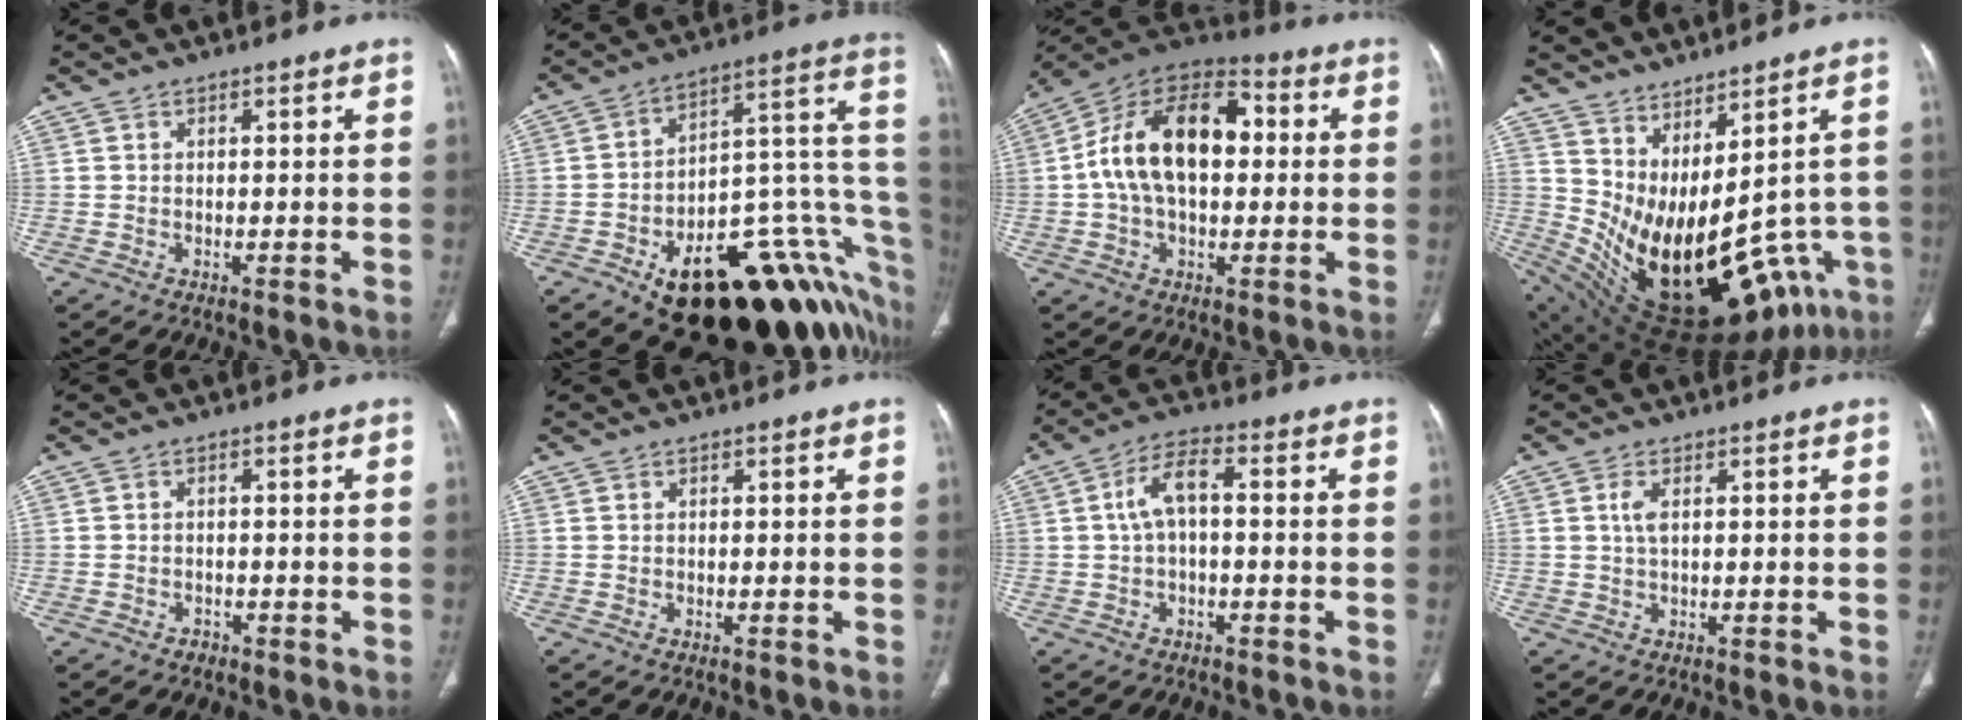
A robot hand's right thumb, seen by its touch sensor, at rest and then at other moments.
{"total": 32.7, "force": [-12.4, 14.7, 26.5], "torque": [-0.233, 0.083, -0.169]}
{"total": 19.4, "force": [1.7, 11.8, 15.3], "torque": [-0.250, 0.037, 0.022]}
{"total": 24.0, "force": [-3.7, 11.8, 20.5], "torque": [-0.286, -0.028, -0.016]}
{"total": 1.4, "force": [-1.0, 1.0, 0.3], "torque": [-0.005, 0.006, -0.015]}
{"total": 0.0}
{"total": 6.2, "force": [0.1, 2.9, 5.5], "torque": [-0.107, 0.023, -0.006]}
{"total": 2.1, "force": [0.5, 0.7, 1.9], "torque": [-0.048, 0.004, 0.015]}